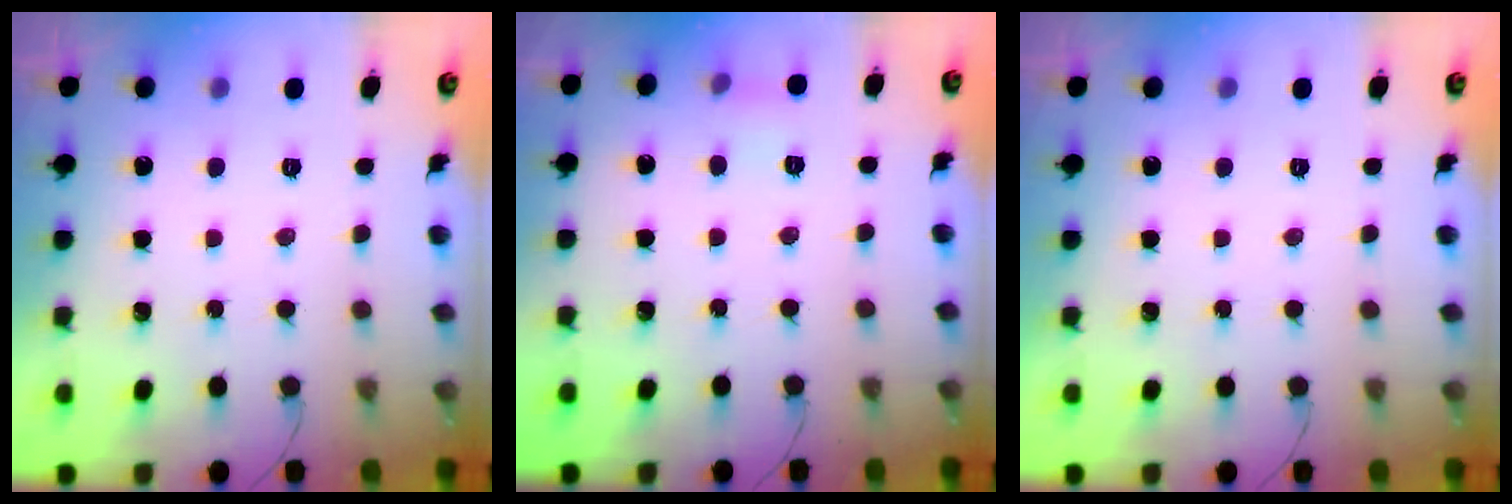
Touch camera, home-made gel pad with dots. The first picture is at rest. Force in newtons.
{"total": 4.8, "press": 4.5, "slide": 1.5}
{"total": 0.0}